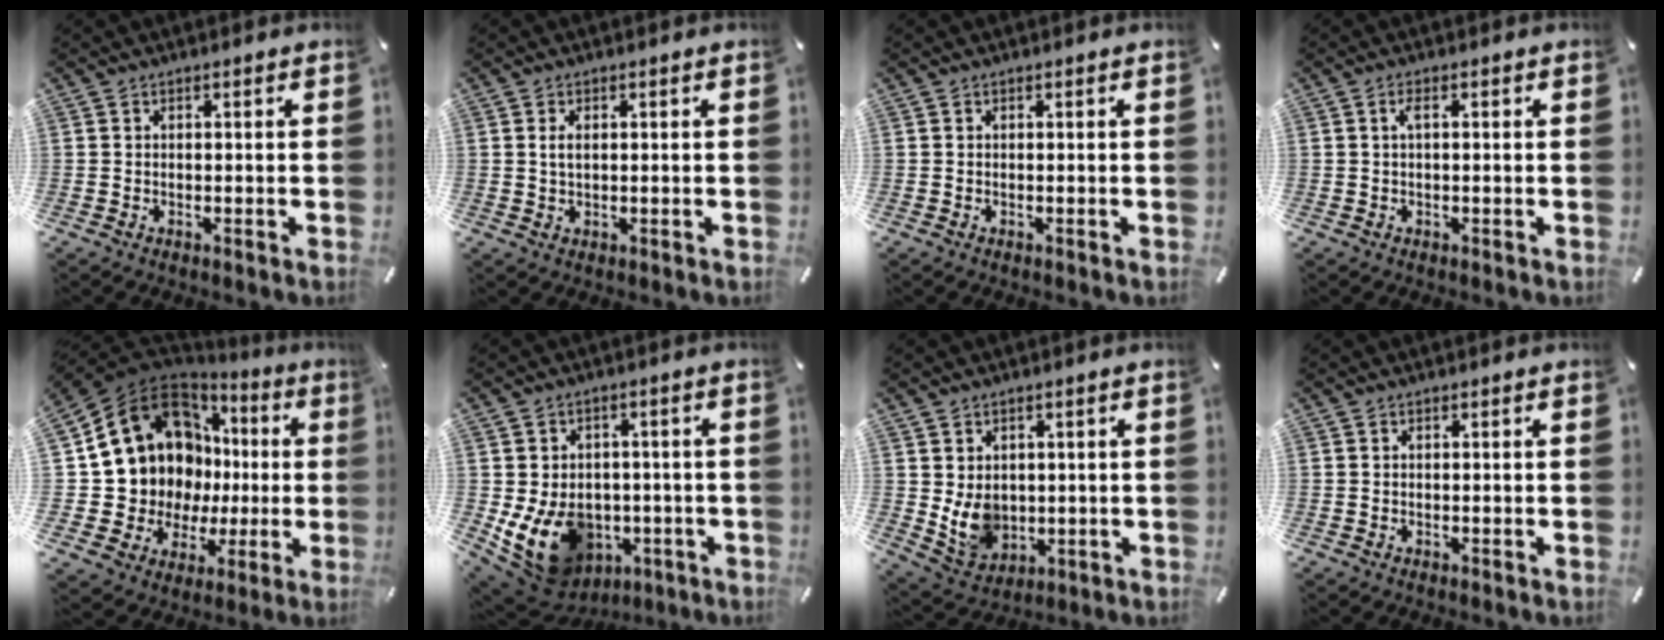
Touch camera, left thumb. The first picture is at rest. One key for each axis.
{"total": 2.1, "fx": 0.5, "fy": 1.1, "fz": 1.7, "tx": -0.037, "ty": 0.004, "tz": 0.007}
{"total": 0.0}
{"total": 2.1, "fx": 0.2, "fy": 0.8, "fz": 1.9, "tx": -0.038, "ty": 0.005, "tz": 0.002}
{"total": 18.5, "fx": 6.2, "fy": 15.3, "fz": 8.4, "tx": -0.172, "ty": -0.055, "tz": 0.145}
{"total": 13.1, "fx": -2.8, "fy": 10.9, "fz": 6.7, "tx": -0.138, "ty": 0.001, "tz": -0.040}
{"total": 8.0, "fx": 1.2, "fy": 6.9, "fz": 3.9, "tx": -0.091, "ty": -0.015, "tz": 0.022}
{"total": 0.0}